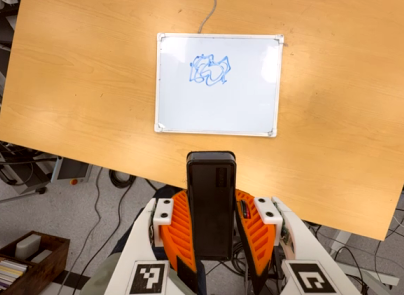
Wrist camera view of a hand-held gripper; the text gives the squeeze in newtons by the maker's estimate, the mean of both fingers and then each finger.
{"total": 9.0, "left": 7.1, "right": 10.8}